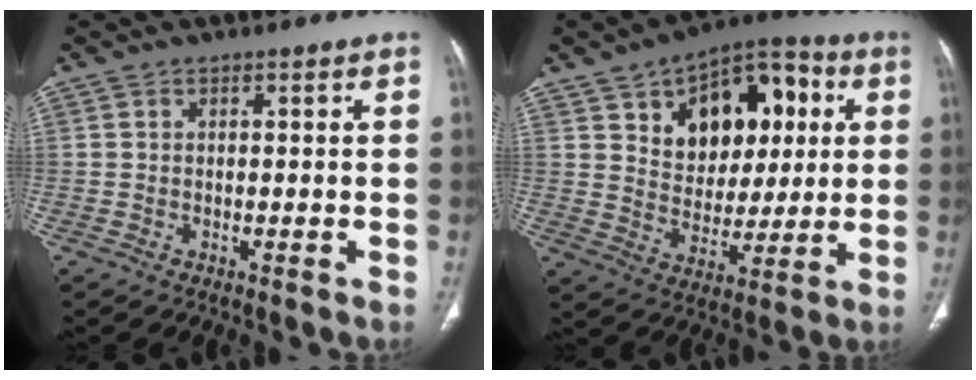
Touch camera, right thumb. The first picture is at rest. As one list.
[{"total": 18.5, "force": [6.0, 12.1, 12.6], "torque": [-0.123, 0.000, 0.097]}]